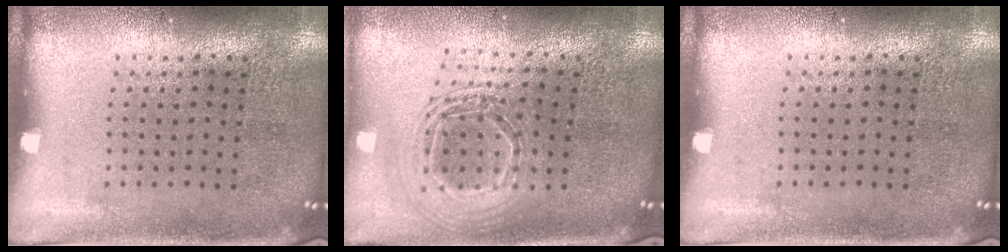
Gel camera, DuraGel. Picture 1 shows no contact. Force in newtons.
{"total": 1.9, "press": 1.5, "slide": 1.2}
{"total": 0.0}